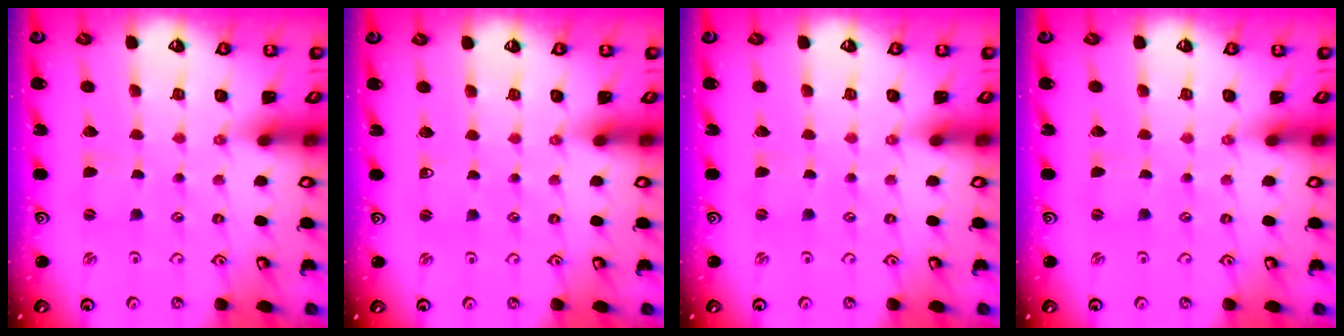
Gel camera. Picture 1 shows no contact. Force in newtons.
{"total": 1.9, "press": 1.8, "slide": 0.4}
{"total": 0.0}
{"total": 0.0}